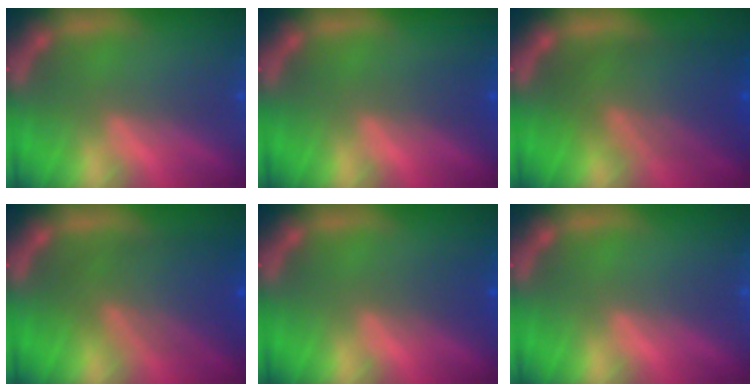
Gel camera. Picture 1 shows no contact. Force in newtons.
{"total": 1.5}
{"total": 8.5}
{"total": 7.5}
{"total": 2.0}
{"total": 0.0}